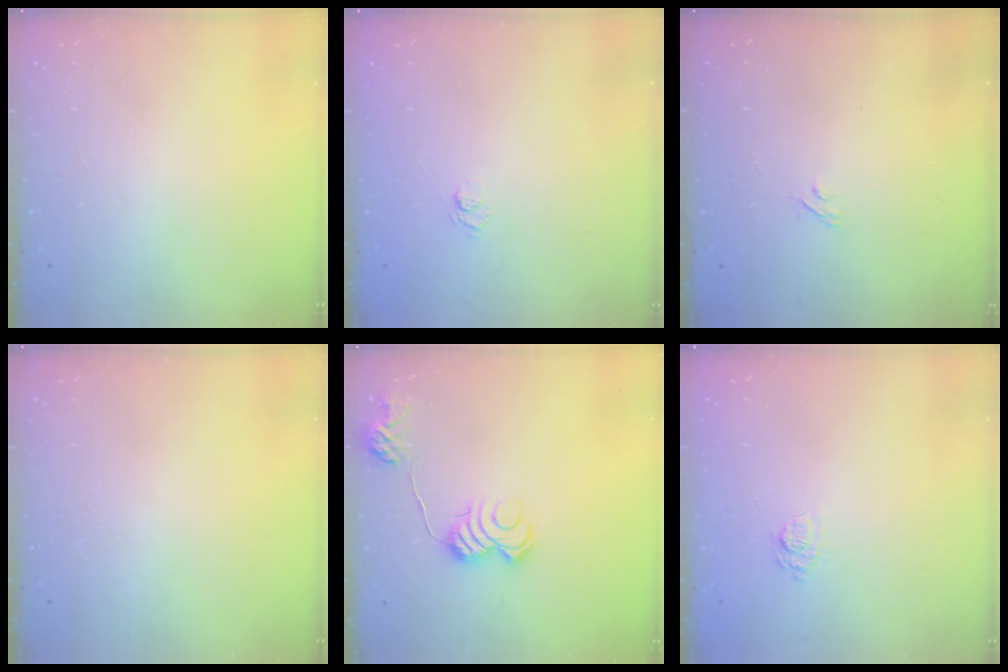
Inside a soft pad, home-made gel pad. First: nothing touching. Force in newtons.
{"total": 4.5, "press": 4.3, "slide": 1.2}
{"total": 2.2, "press": 1.9, "slide": 1.1}
{"total": 0.0}
{"total": 13.0, "press": 13.0, "slide": 0.4}
{"total": 8.1, "press": 7.9, "slide": 1.4}